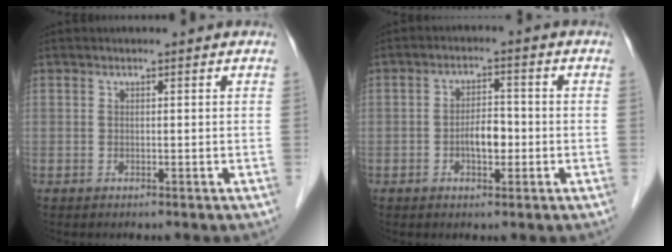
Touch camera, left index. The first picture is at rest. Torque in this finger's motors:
{"motor_torque": [0.20, 0.02, 0.06, 0.04]}